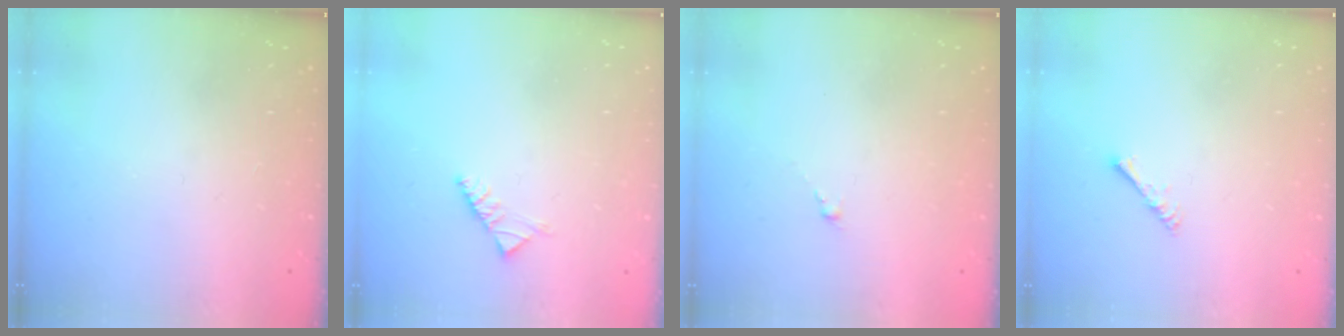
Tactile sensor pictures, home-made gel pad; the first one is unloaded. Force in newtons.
{"total": 2.6, "press": 2.5, "slide": 0.8}
{"total": 0.0}
{"total": 2.2, "press": 2.1, "slide": 0.5}